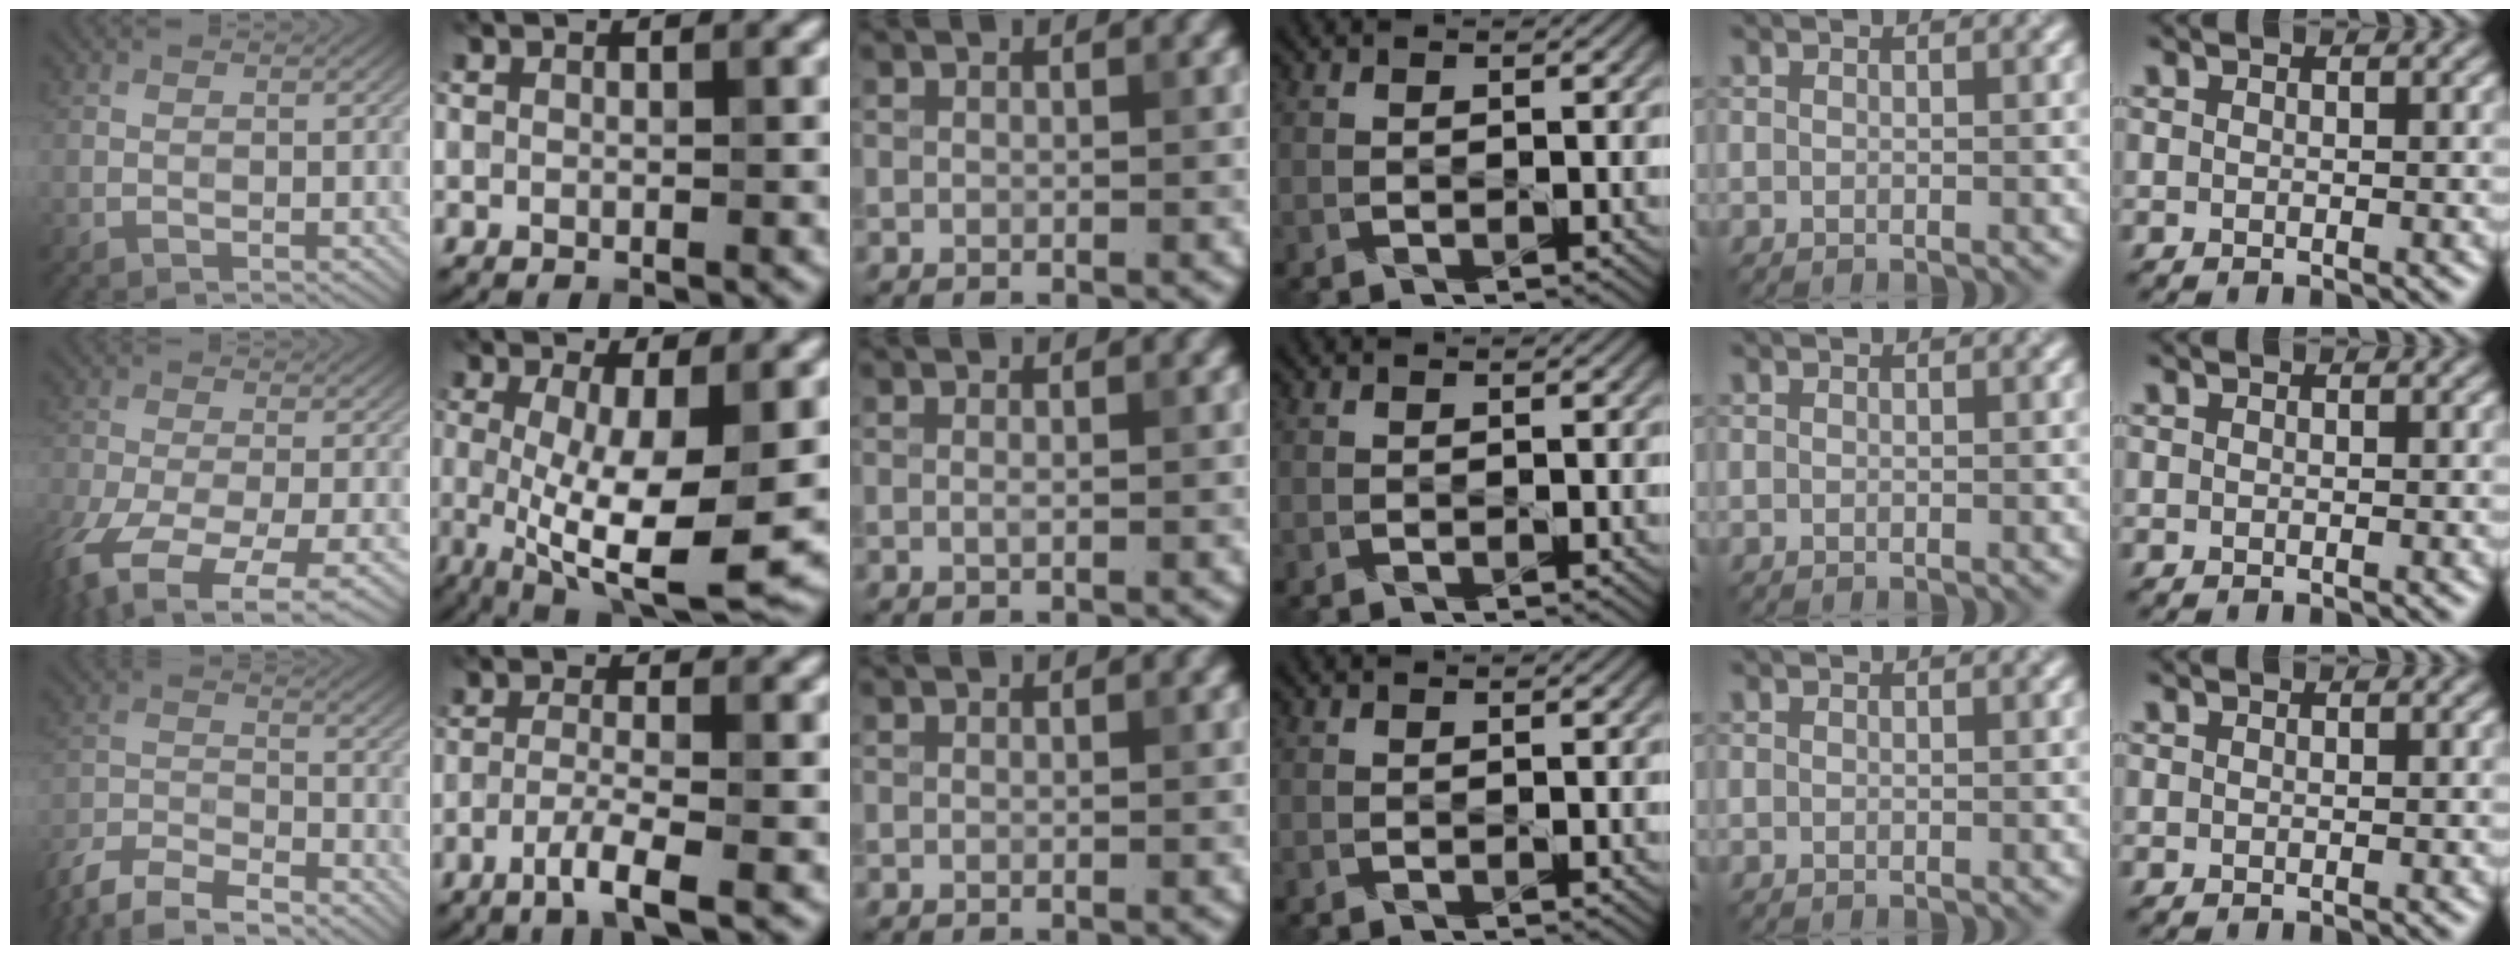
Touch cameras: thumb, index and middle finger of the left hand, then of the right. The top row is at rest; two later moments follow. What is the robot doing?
{"motion": "pour", "object": "bucket"}